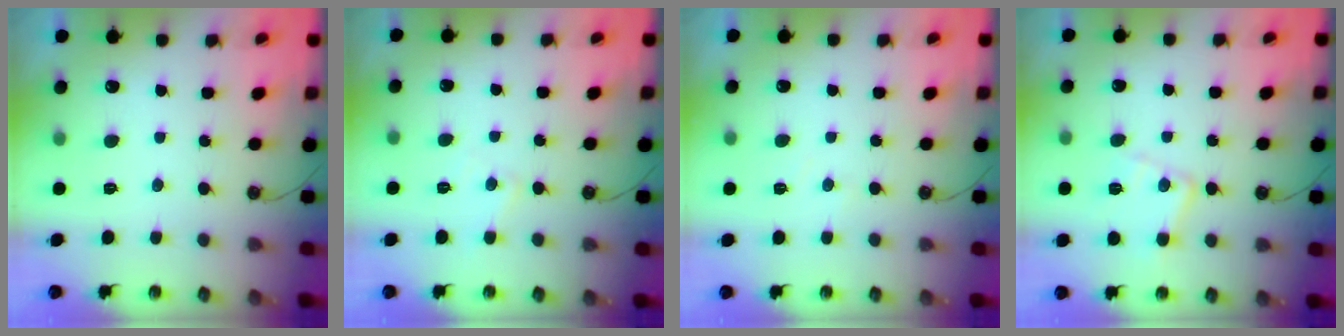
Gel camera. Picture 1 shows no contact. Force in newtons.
{"total": 4.9, "press": 4.8, "slide": 0.8}
{"total": 4.0, "press": 3.9, "slide": 0.7}
{"total": 11.6, "press": 11.6, "slide": 0.8}